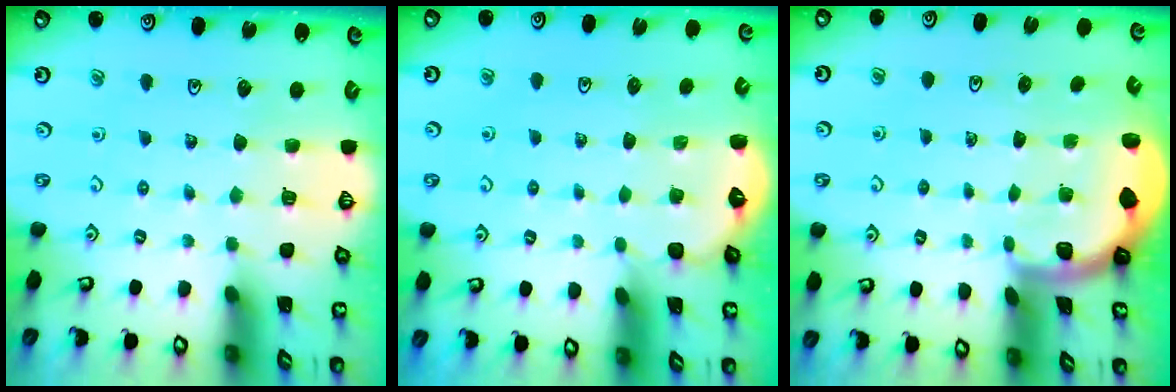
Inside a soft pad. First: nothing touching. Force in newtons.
{"total": 1.9, "press": 0.5, "slide": 1.9}
{"total": 1.4, "press": 1.4, "slide": 0.1}